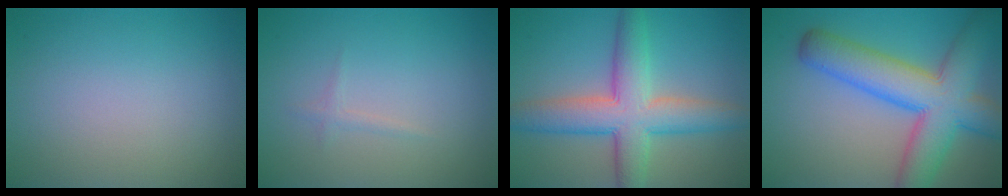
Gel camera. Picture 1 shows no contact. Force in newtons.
{"total": 0.7, "press": 0.7, "slide": 0.0}
{"total": 7.6, "press": 7.6, "slide": 0.5}
{"total": 9.9, "press": 9.9, "slide": 0.4}